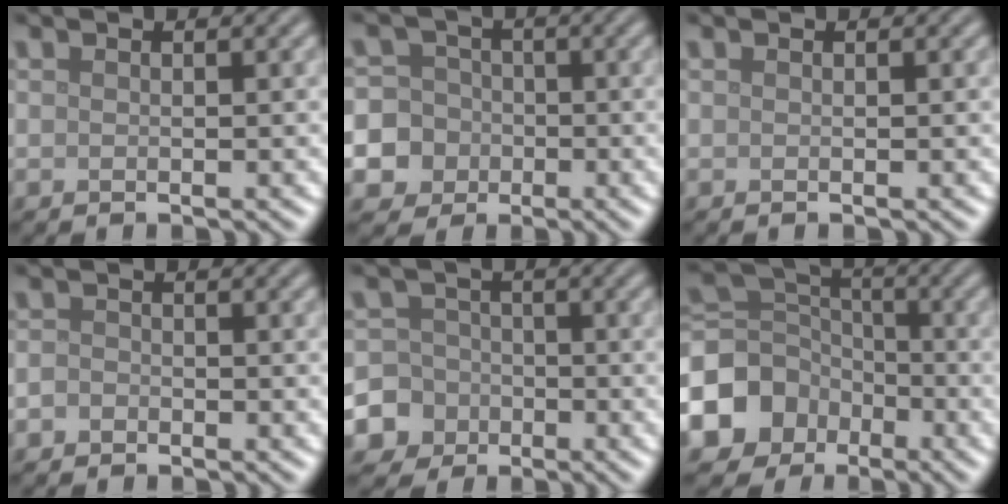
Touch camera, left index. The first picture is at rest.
{"total": 13.2, "force": [-4.5, 12.2, 2.3], "torque": [-0.084, -0.018, -0.105]}
{"total": 0.0}
{"total": 1.2, "force": [-0.7, 0.9, 0.3], "torque": [-0.003, -0.001, -0.016]}
{"total": 8.1, "force": [-3.5, 7.3, 0.8], "torque": [-0.017, -0.016, -0.086]}
{"total": 9.4, "force": [-4.5, 7.6, 3.3], "torque": [-0.096, 0.001, -0.101]}